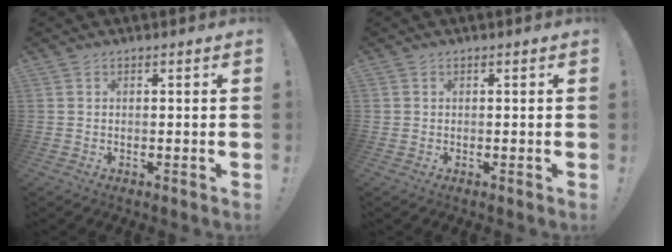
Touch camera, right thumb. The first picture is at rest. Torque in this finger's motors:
{"motor_torque": [-0.19, -0.10, -0.13, 0.15, 0.00]}